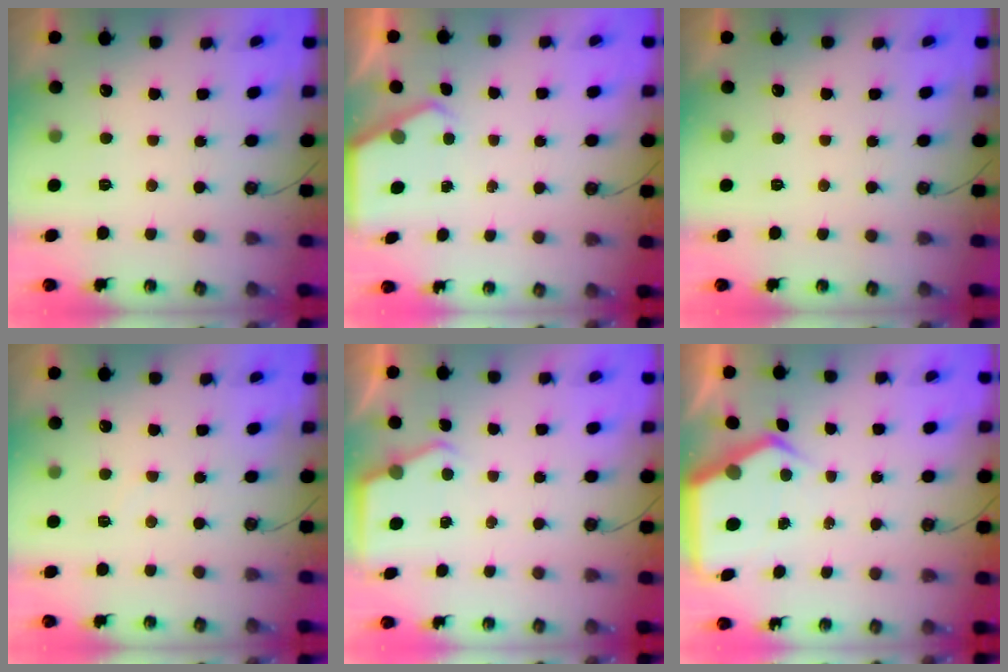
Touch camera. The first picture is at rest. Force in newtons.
{"total": 2.2, "press": 2.1, "slide": 0.3}
{"total": 0.0}
{"total": 4.9, "press": 4.9, "slide": 0.5}
{"total": 3.6, "press": 3.6, "slide": 0.5}
{"total": 5.8, "press": 5.7, "slide": 0.6}